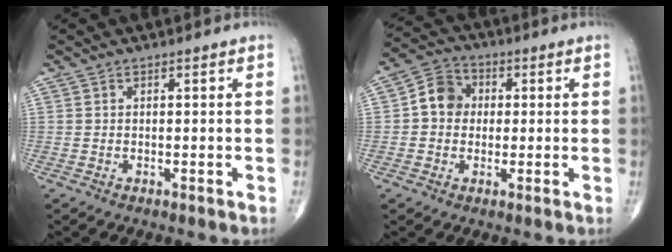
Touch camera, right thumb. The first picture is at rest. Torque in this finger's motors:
{"motor_torque": [0.67, 1.30, 0.39, -0.13, 0.04]}